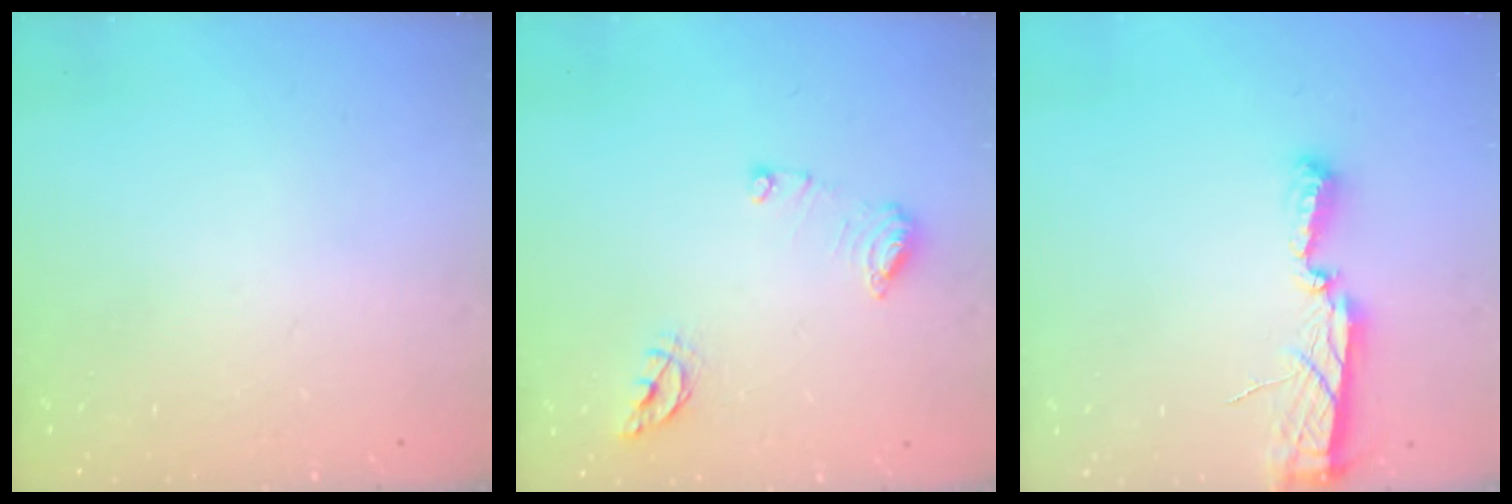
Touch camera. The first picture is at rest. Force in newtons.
{"total": 8.7, "press": 8.6, "slide": 1.0}
{"total": 9.3, "press": 8.1, "slide": 4.6}